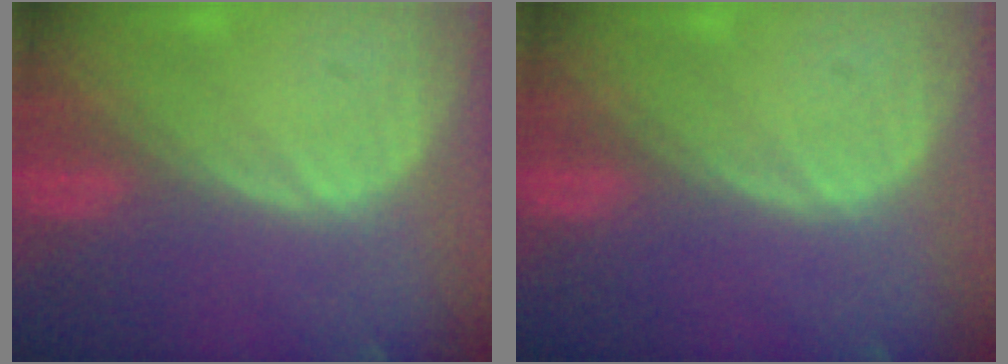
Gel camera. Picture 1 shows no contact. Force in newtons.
{"total": 0.0}